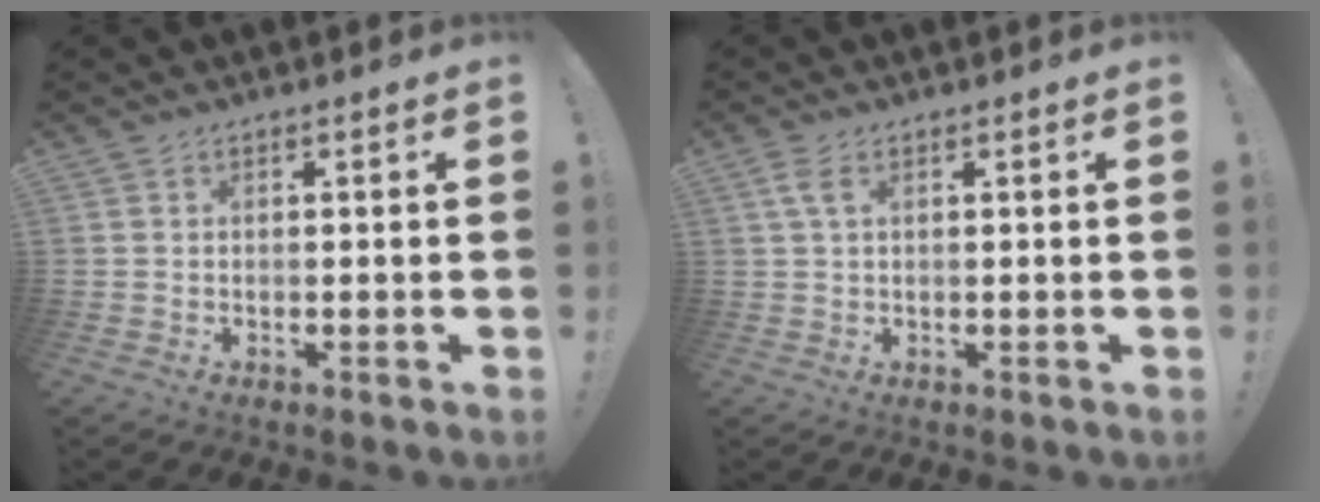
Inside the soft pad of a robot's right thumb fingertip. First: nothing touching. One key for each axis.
{"total": 3.3, "fx": 1.2, "fy": 1.5, "fz": 2.7, "tx": -0.061, "ty": 0.007, "tz": 0.023}